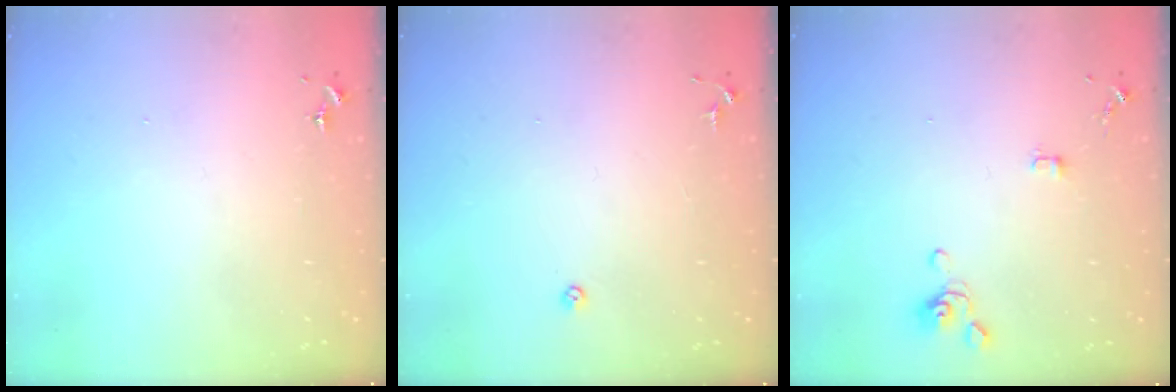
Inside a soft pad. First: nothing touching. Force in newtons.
{"total": 3.3, "press": 3.3, "slide": 0.7}
{"total": 4.0, "press": 3.9, "slide": 0.8}